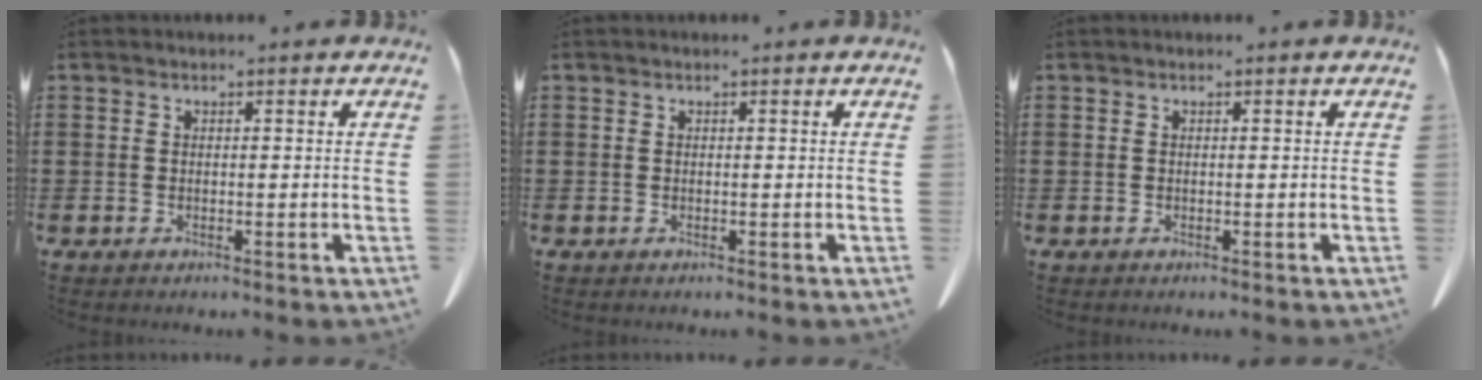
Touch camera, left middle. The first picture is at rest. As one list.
[{"total": 0.0}, {"total": 0.0}]